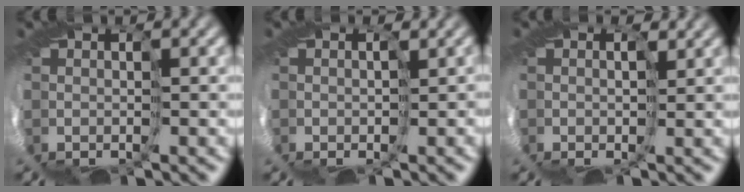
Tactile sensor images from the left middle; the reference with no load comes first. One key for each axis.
{"total": 1.3, "fx": -0.6, "fy": 0.5, "fz": 1.0, "tx": -0.019, "ty": -0.005, "tz": -0.005}
{"total": 1.3, "fx": 0.9, "fy": 0.6, "fz": 0.8, "tx": -0.024, "ty": 0.009, "tz": 0.006}